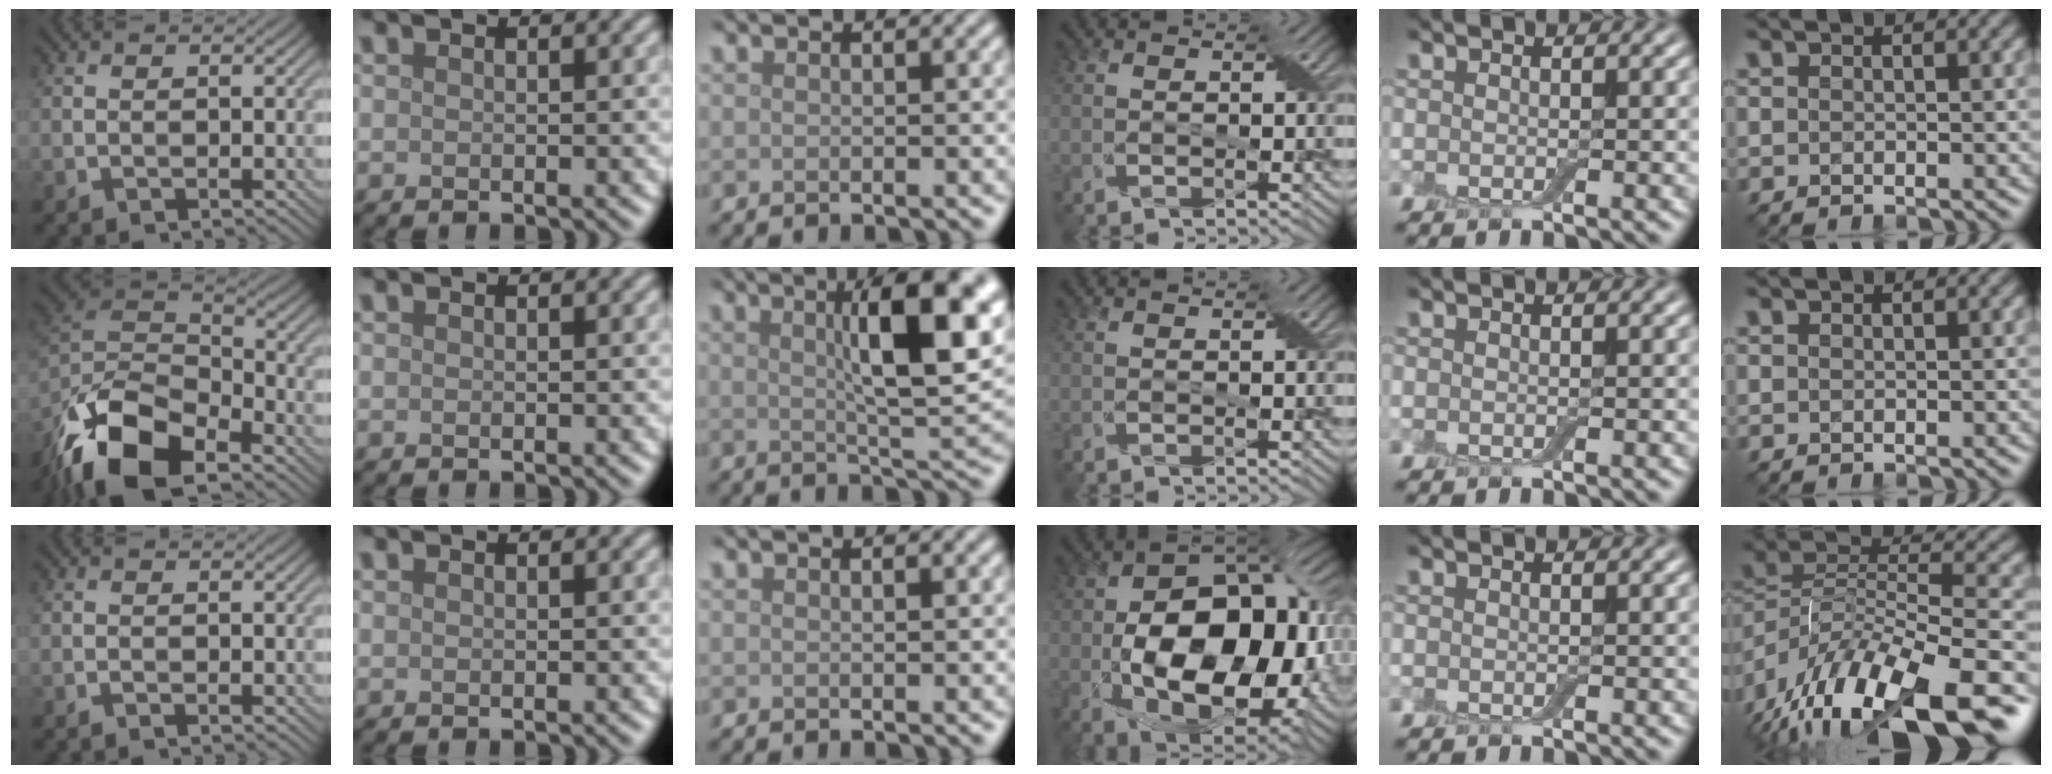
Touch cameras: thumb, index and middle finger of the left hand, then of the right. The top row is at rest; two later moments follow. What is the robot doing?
{"motion": "open", "object": "airpods case & airpods"}